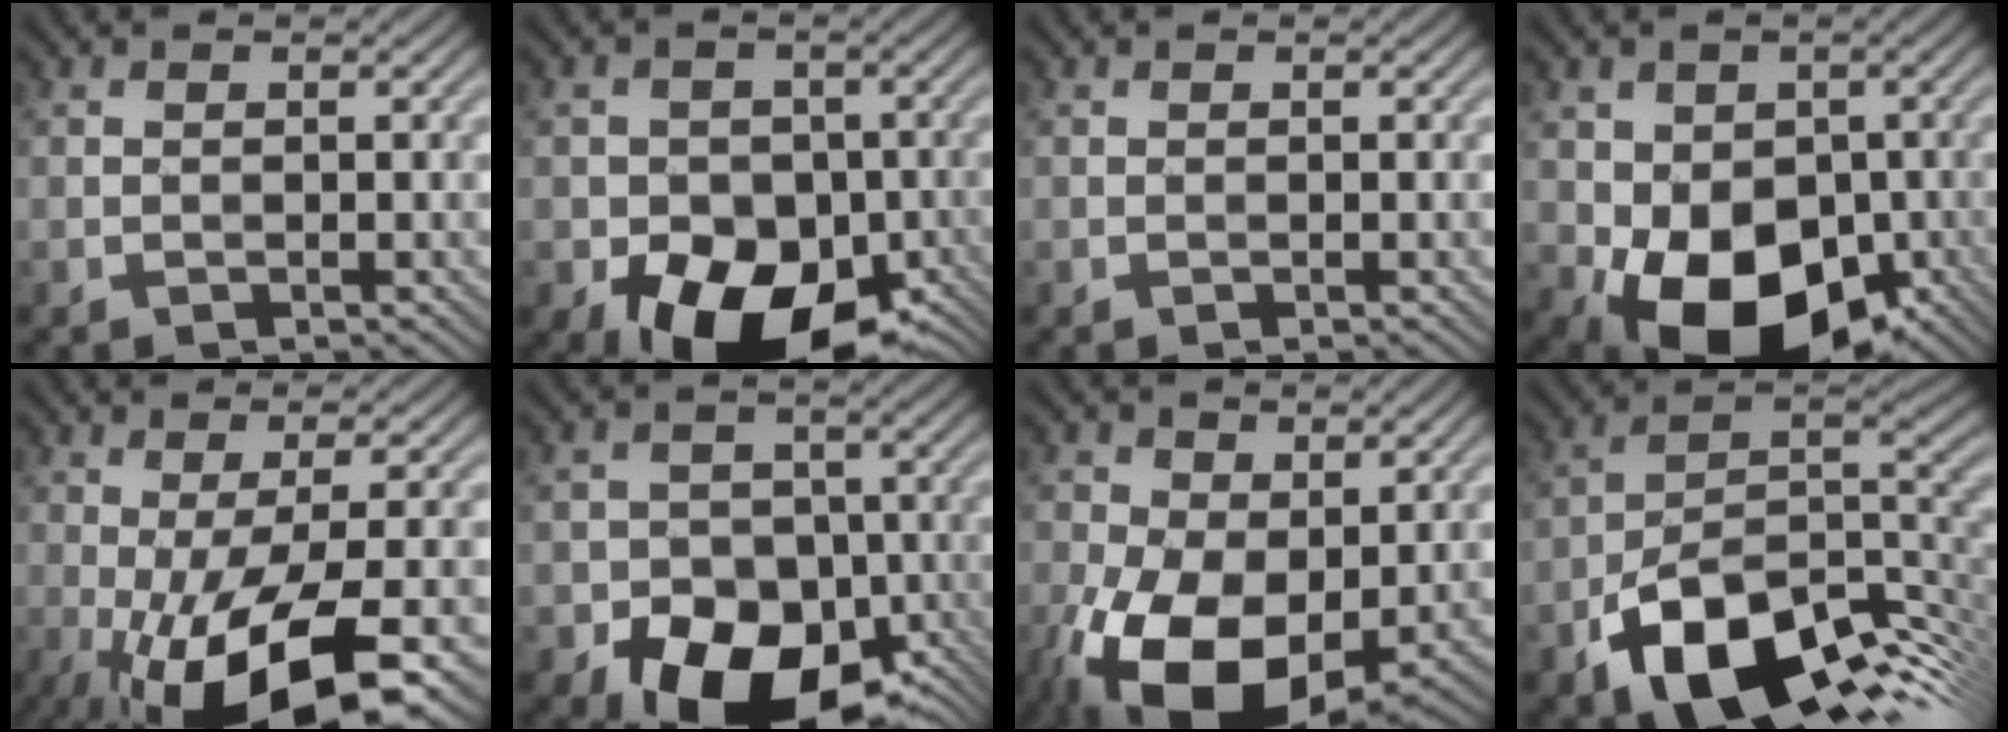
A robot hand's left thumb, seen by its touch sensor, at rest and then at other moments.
{"total": 14.5, "force": [-6.6, 10.1, 8.1], "torque": [-0.113, -0.033, -0.109]}
{"total": 0.0}
{"total": 12.6, "force": [-3.6, 8.9, 8.1], "torque": [-0.120, -0.029, -0.057]}
{"total": 14.2, "force": [-5.4, 4.1, 12.5], "torque": [-0.217, -0.017, -0.078]}
{"total": 15.5, "force": [-8.1, 10.3, 8.3], "torque": [-0.131, -0.035, -0.129]}
{"total": 14.1, "force": [-3.3, 8.4, 10.9], "torque": [-0.229, -0.025, -0.049]}
{"total": 15.4, "force": [-7.2, 8.6, 10.6], "torque": [-0.184, -0.021, -0.117]}